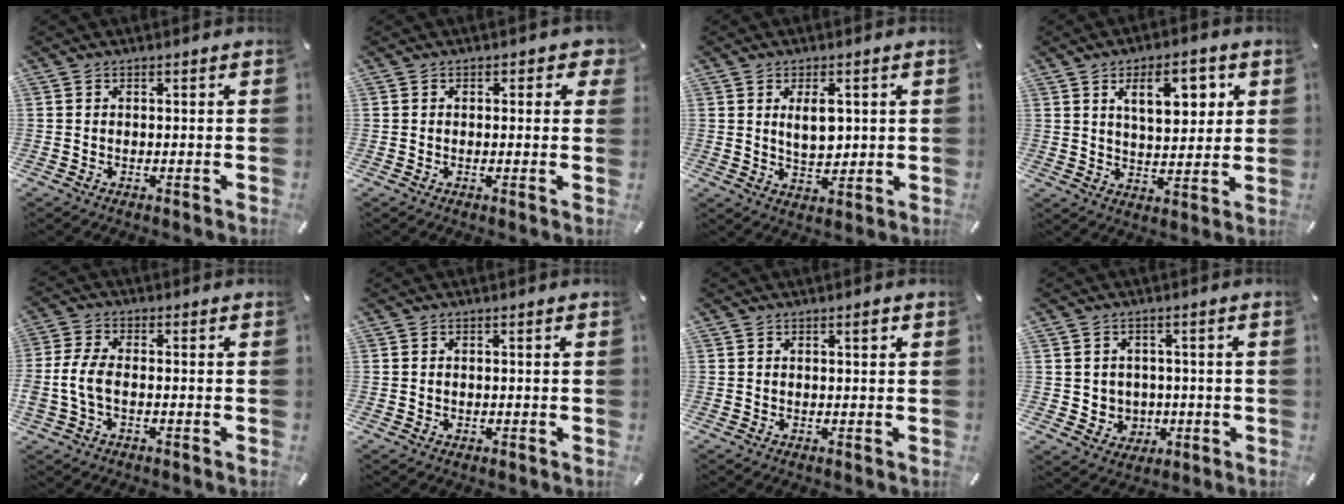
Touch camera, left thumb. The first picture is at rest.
{"total": 1.6, "force": [0.4, 1.2, 1.0], "torque": [-0.005, 0.001, 0.001]}
{"total": 6.5, "force": [1.5, 3.8, 5.1], "torque": [-0.073, -0.005, 0.020]}
{"total": 10.8, "force": [4.8, 5.3, 8.0], "torque": [-0.115, -0.010, 0.076]}
{"total": 6.2, "force": [-1.6, 3.4, 4.9], "torque": [-0.115, -0.001, -0.034]}
{"total": 0.5, "force": [0.0, 0.5, 0.3], "torque": [-0.005, 0.003, -0.002]}
{"total": 1.4, "force": [0.6, 0.3, 1.2], "torque": [-0.023, 0.003, 0.010]}
{"total": 5.3, "force": [0.4, 5.2, 0.6], "torque": [-0.010, -0.004, 0.011]}